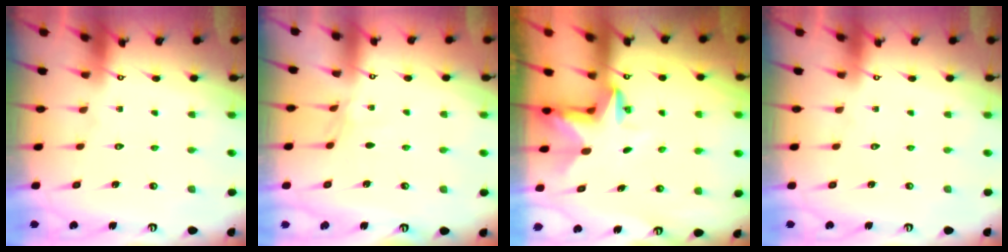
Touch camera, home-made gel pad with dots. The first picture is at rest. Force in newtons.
{"total": 2.8, "press": 2.7, "slide": 0.4}
{"total": 3.1, "press": 3.1, "slide": 0.1}
{"total": 0.0}